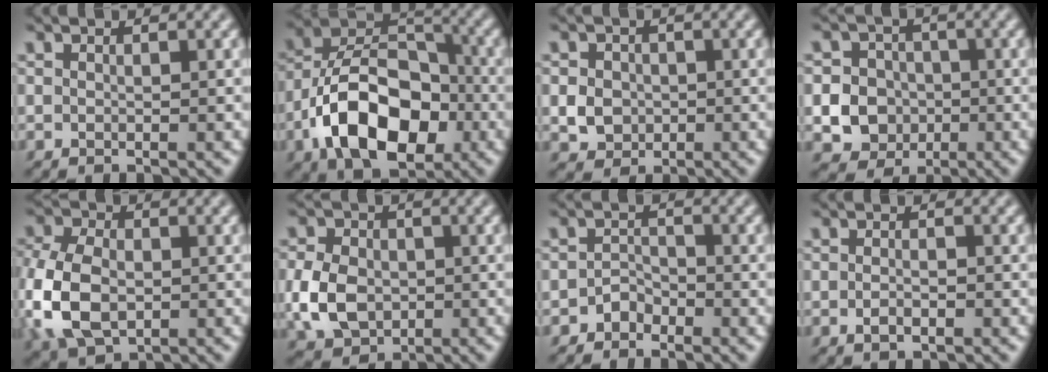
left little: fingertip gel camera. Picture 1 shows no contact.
{"total": 11.6, "force": [-4.8, 6.8, 8.1], "torque": [-0.147, 0.008, -0.093]}
{"total": 2.5, "force": [-0.5, 2.2, 1.1], "torque": [-0.020, 0.000, -0.011]}
{"total": 7.9, "force": [-2.2, 7.2, 2.3], "torque": [-0.039, -0.002, -0.064]}
{"total": 8.9, "force": [-1.9, 6.0, 6.3], "torque": [-0.166, -0.005, -0.042]}
{"total": 6.1, "force": [-1.2, 4.7, 3.8], "torque": [-0.095, -0.002, -0.030]}
{"total": 1.4, "force": [-1.2, 0.7, 0.2], "torque": [-0.002, 0.012, -0.022]}
{"total": 1.3, "force": [-0.7, 0.5, 1.0], "torque": [-0.021, 0.002, -0.014]}